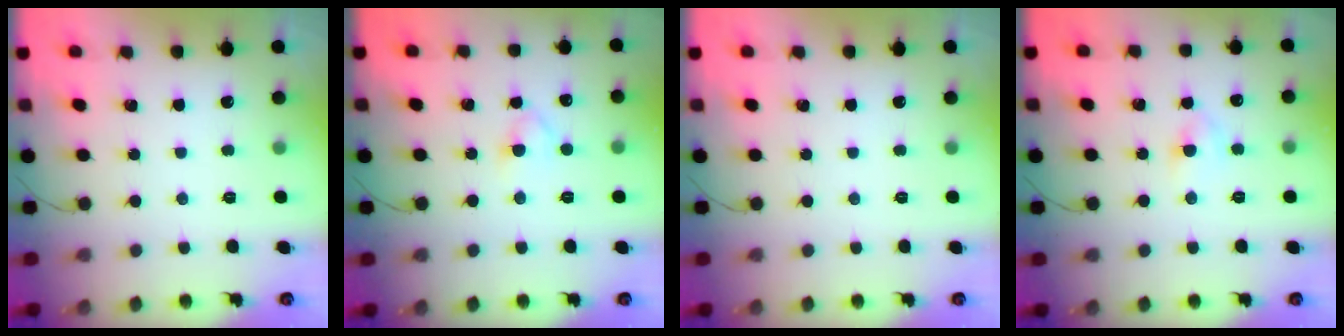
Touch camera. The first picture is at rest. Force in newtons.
{"total": 2.5, "press": 2.3, "slide": 1.1}
{"total": 0.0}
{"total": 4.6, "press": 4.4, "slide": 1.2}